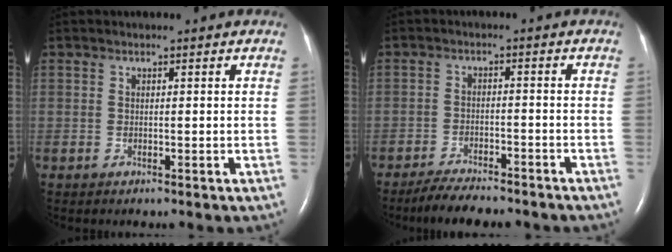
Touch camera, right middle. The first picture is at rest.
{"total": 8.6, "force": [-7.6, 1.5, 3.8], "torque": [-0.062, -0.015, -0.116]}